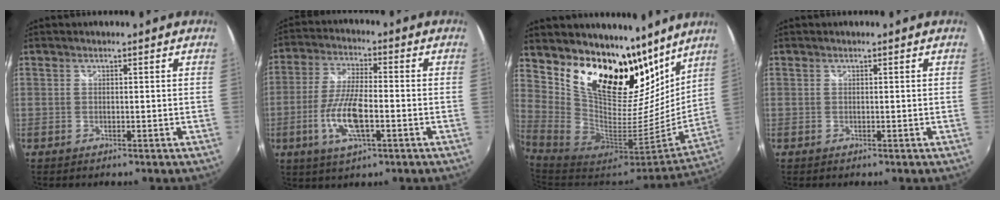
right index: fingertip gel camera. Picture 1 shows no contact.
{"total": 10.5, "force": [-3.3, 3.1, 9.5], "torque": [-0.198, -0.006, -0.066]}
{"total": 21.8, "force": [15.7, 10.4, 11.1], "torque": [-0.190, -0.012, 0.278]}
{"total": 0.0}